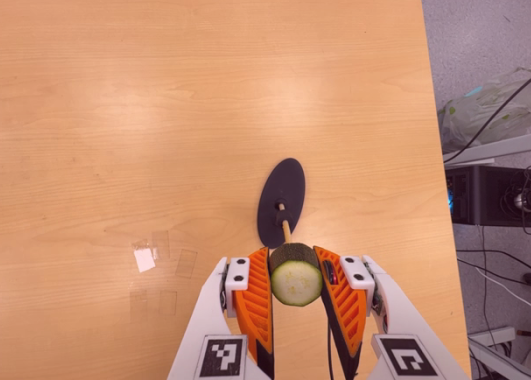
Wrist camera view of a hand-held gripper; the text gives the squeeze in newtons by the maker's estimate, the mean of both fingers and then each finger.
{"total": 9.9, "left": 9.3, "right": 10.4}